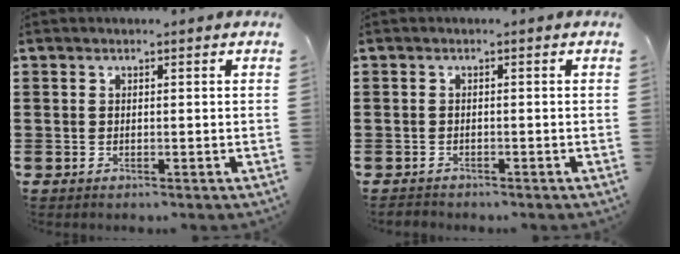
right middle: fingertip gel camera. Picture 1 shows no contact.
{"total": 0.8, "force": [-0.7, 0.2, 0.0], "torque": [-0.002, 0.002, -0.016]}